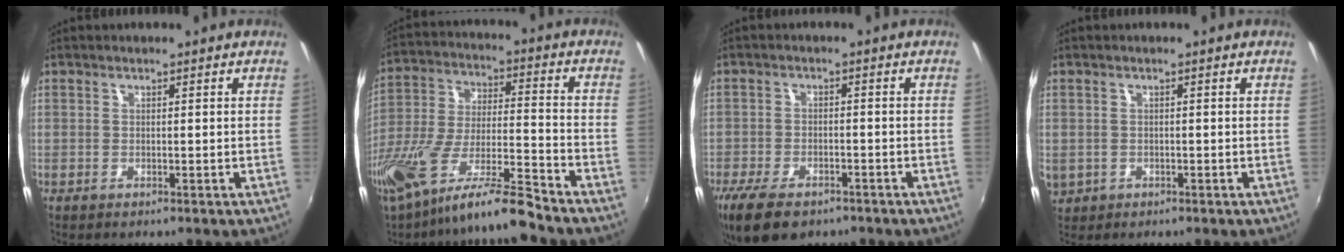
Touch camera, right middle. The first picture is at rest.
{"total": 14.9, "force": [-11.9, 0.5, 9.0], "torque": [-0.178, -0.020, -0.219]}
{"total": 10.3, "force": [-7.2, 4.6, 5.8], "torque": [-0.142, -0.028, -0.127]}
{"total": 4.4, "force": [-0.5, 3.8, 2.0], "torque": [-0.046, -0.002, 0.001]}